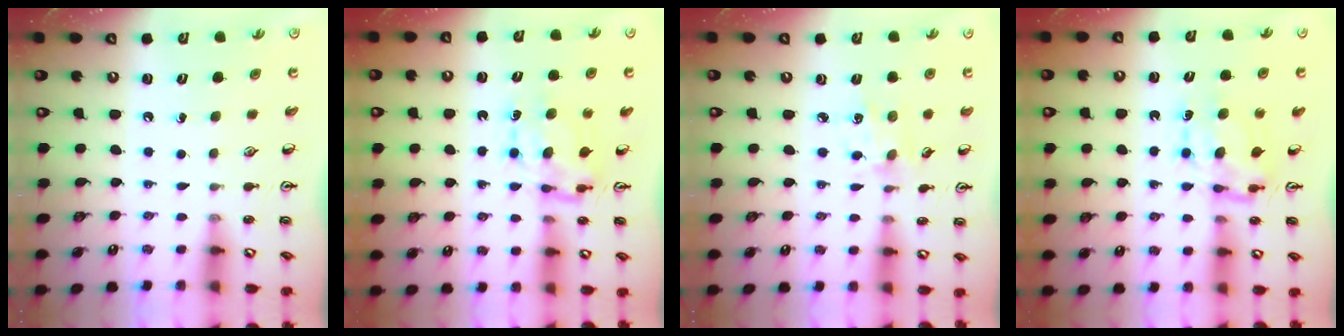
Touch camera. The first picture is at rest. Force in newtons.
{"total": 6.9, "press": 6.8, "slide": 0.7}
{"total": 2.5, "press": 2.5, "slide": 0.4}
{"total": 6.9, "press": 6.8, "slide": 0.7}